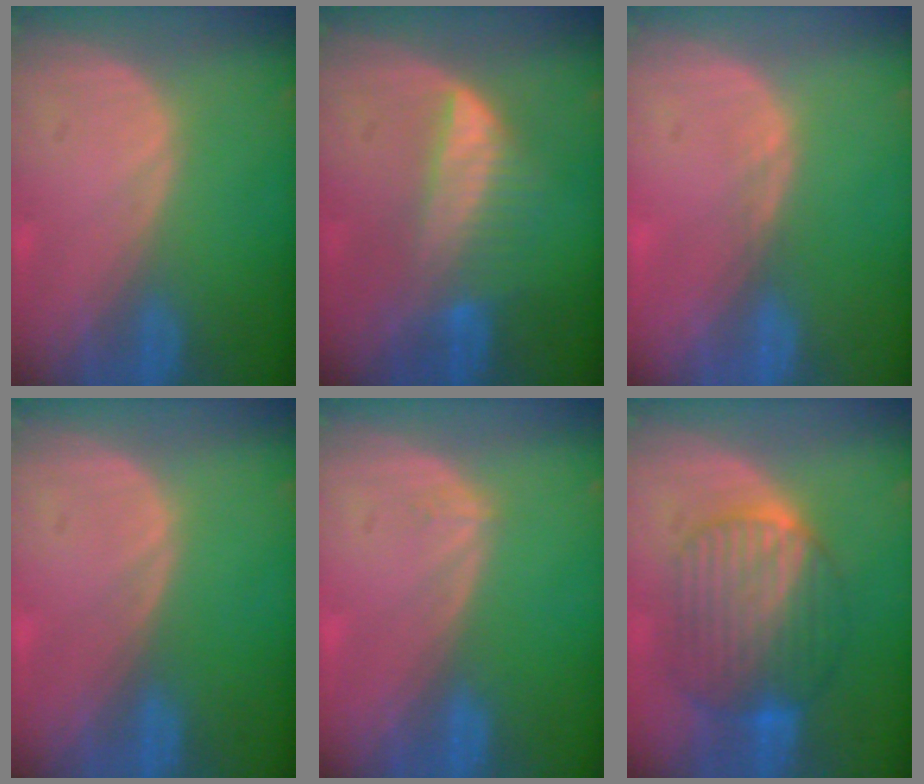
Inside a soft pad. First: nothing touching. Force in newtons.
{"total": 6.5, "press": 6.1, "slide": 2.2}
{"total": 0.8, "press": 0.6, "slide": 0.5}
{"total": 0.0}
{"total": 0.5, "press": 0.5, "slide": 0.2}
{"total": 9.7, "press": 9.7, "slide": 1.0}